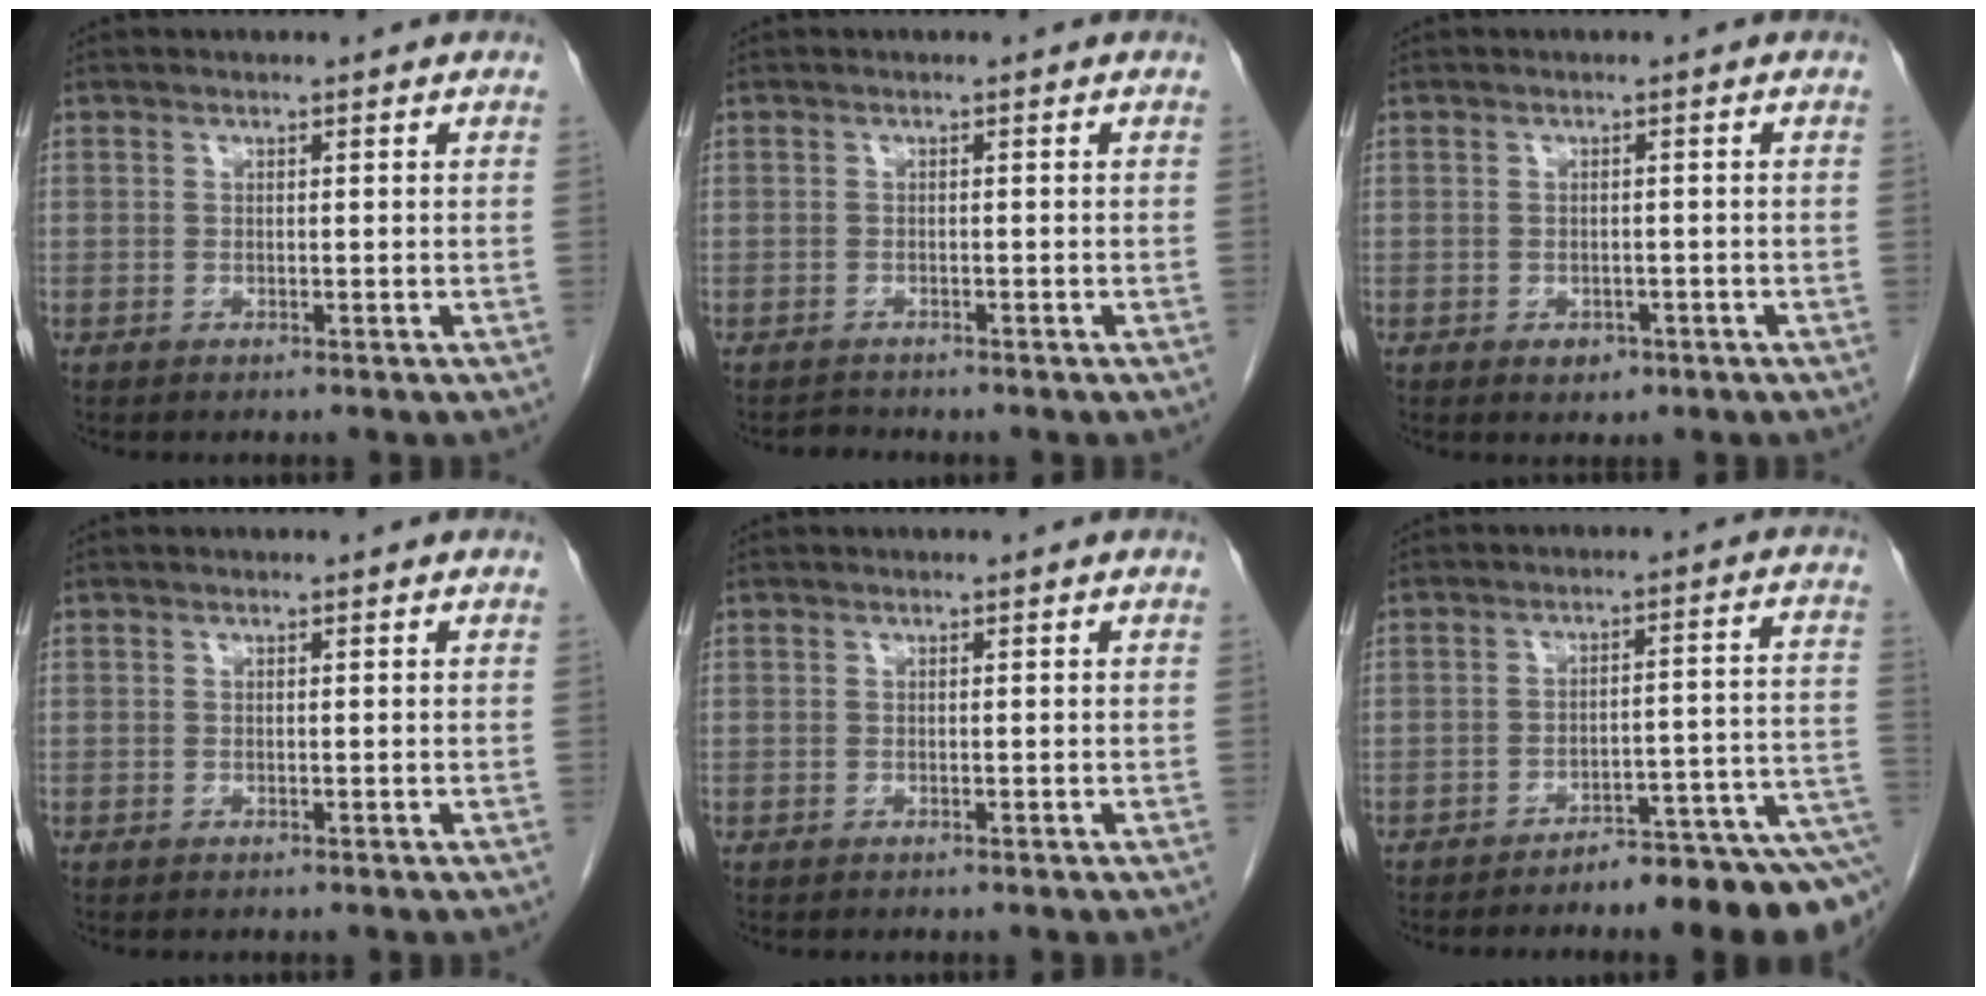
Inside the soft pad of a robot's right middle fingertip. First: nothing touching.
{"total": 1.0, "force": [-0.9, 0.1, -0.3], "torque": [0.005, -0.005, -0.014]}
{"total": 1.8, "force": [-1.0, 1.3, 0.9], "torque": [-0.011, 0.003, -0.005]}
{"total": 0.0}
{"total": 0.0}
{"total": 11.2, "force": [-9.1, 1.0, 6.4], "torque": [-0.044, 0.036, -0.123]}